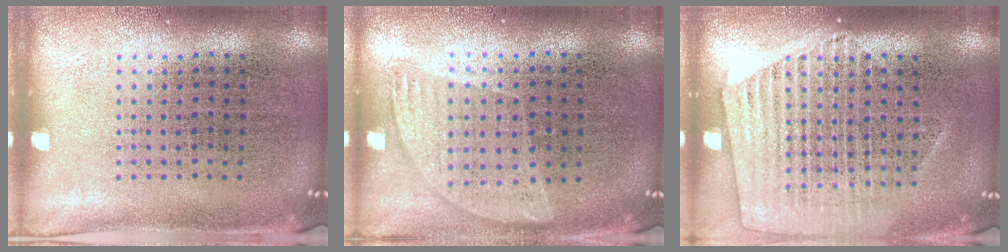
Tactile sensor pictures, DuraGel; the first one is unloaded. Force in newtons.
{"total": 0.9, "press": 0.8, "slide": 0.3}
{"total": 1.5, "press": 1.4, "slide": 0.4}